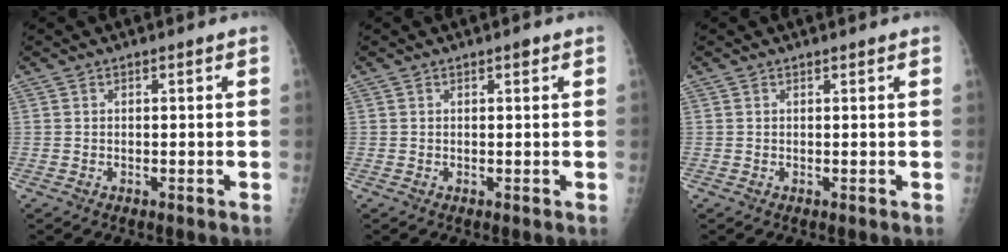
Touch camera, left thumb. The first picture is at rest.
{"total": 0.8, "force": [0.6, 0.3, 0.6], "torque": [-0.007, -0.002, 0.008]}
{"total": 0.7, "force": [0.7, 0.0, 0.3], "torque": [-0.004, 0.001, 0.011]}